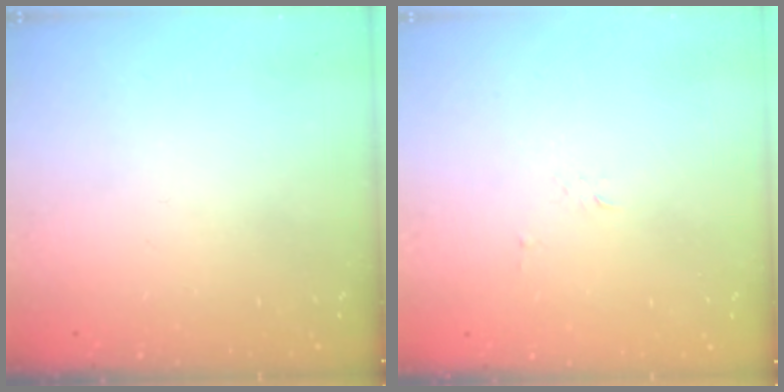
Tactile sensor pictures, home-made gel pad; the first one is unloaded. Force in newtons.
{"total": 2.7, "press": 2.7, "slide": 0.3}